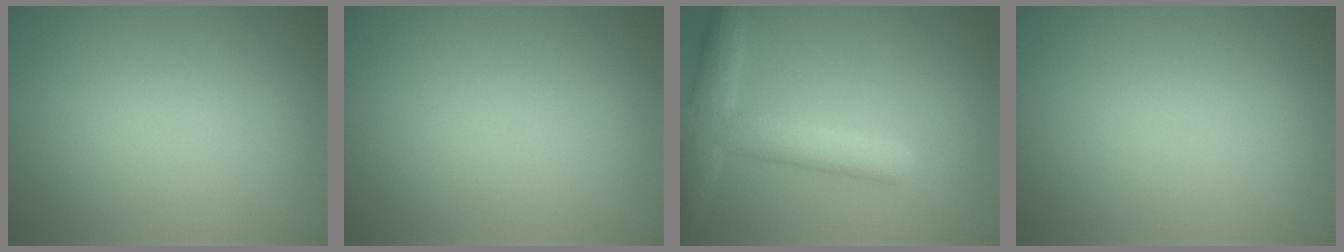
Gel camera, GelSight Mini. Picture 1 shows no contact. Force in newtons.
{"total": 0.0}
{"total": 5.2, "press": 5.2, "slide": 0.3}
{"total": 0.0}